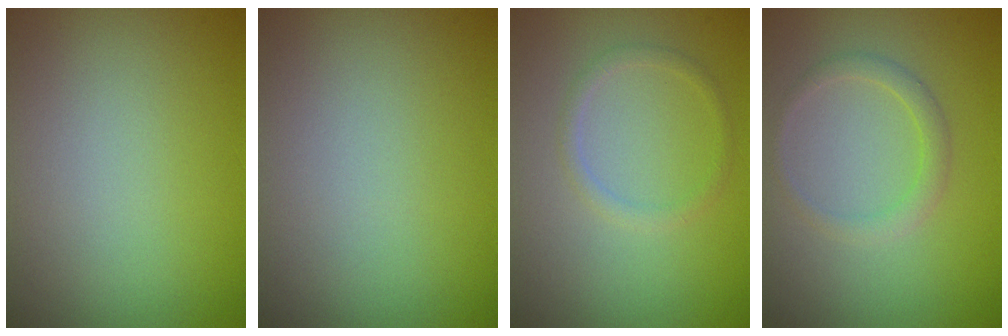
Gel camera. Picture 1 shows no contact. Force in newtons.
{"total": 0.0}
{"total": 1.3, "press": 1.2, "slide": 0.0}
{"total": 1.7, "press": 1.7, "slide": 0.1}